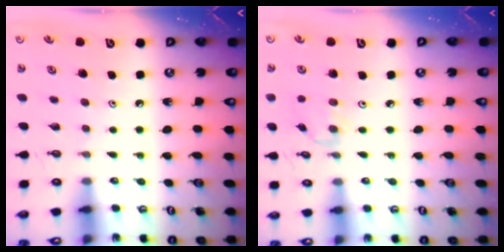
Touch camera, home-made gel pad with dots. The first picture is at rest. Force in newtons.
{"total": 0.6, "press": 0.5, "slide": 0.3}